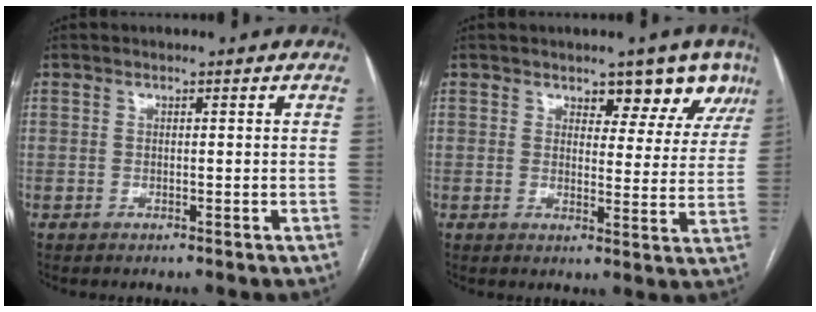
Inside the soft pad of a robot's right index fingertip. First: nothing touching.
{"total": 6.6, "force": [4.8, 3.4, 3.0], "torque": [-0.014, -0.004, 0.051]}